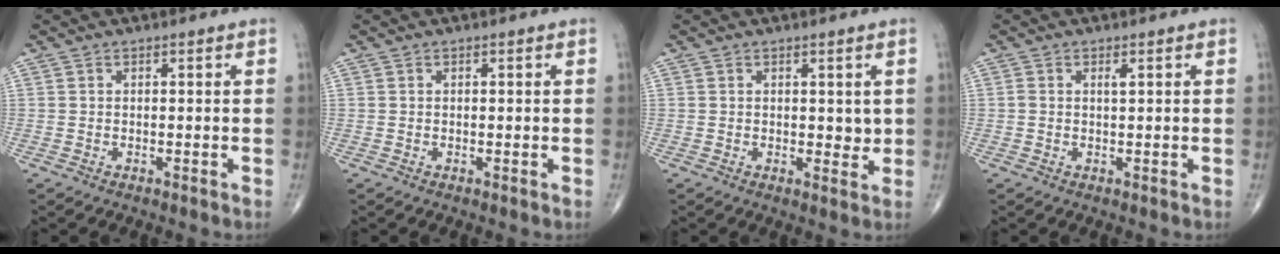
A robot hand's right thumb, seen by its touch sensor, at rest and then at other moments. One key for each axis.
{"total": 0.0}
{"total": 2.4, "fx": 0.6, "fy": 1.5, "fz": 1.8, "tx": -0.010, "ty": -0.008, "tz": 0.009}
{"total": 1.0, "fx": 0.3, "fy": 0.3, "fz": 0.9, "tx": -0.019, "ty": 0.003, "tz": 0.006}